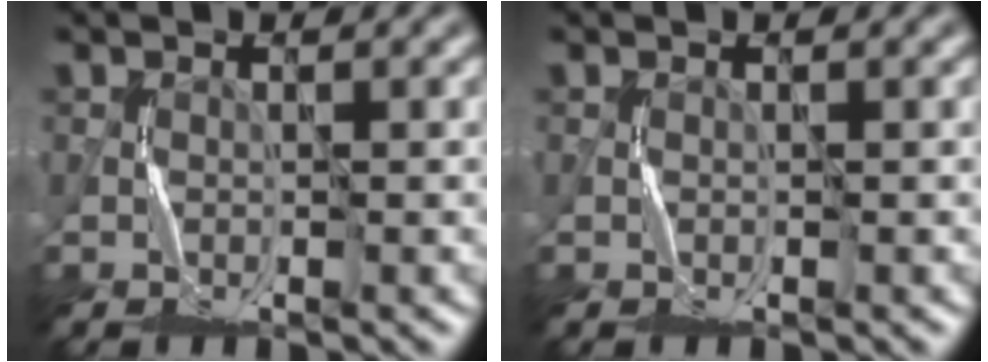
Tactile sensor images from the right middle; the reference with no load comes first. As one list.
[{"total": 0.0}]